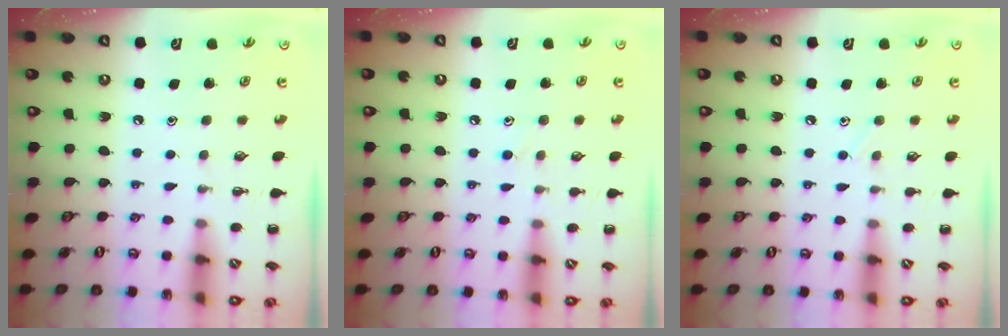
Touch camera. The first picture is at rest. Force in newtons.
{"total": 7.6, "press": 7.1, "slide": 2.6}
{"total": 3.3, "press": 3.1, "slide": 1.1}